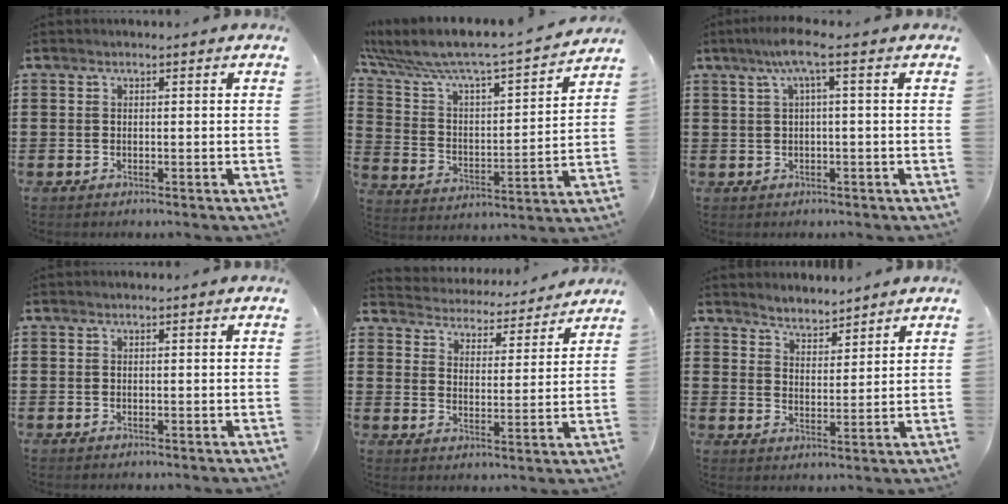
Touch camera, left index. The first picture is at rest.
{"total": 5.8, "force": [5.4, 0.8, 2.1], "torque": [-0.071, -0.054, 0.081]}
{"total": 4.4, "force": [1.4, -0.1, 4.1], "torque": [-0.082, 0.001, 0.021]}
{"total": 0.0}
{"total": 4.2, "force": [4.1, 0.2, -0.4], "torque": [-0.019, -0.037, 0.067]}
{"total": 3.6, "force": [3.5, 0.5, -0.6], "torque": [-0.002, -0.013, 0.067]}